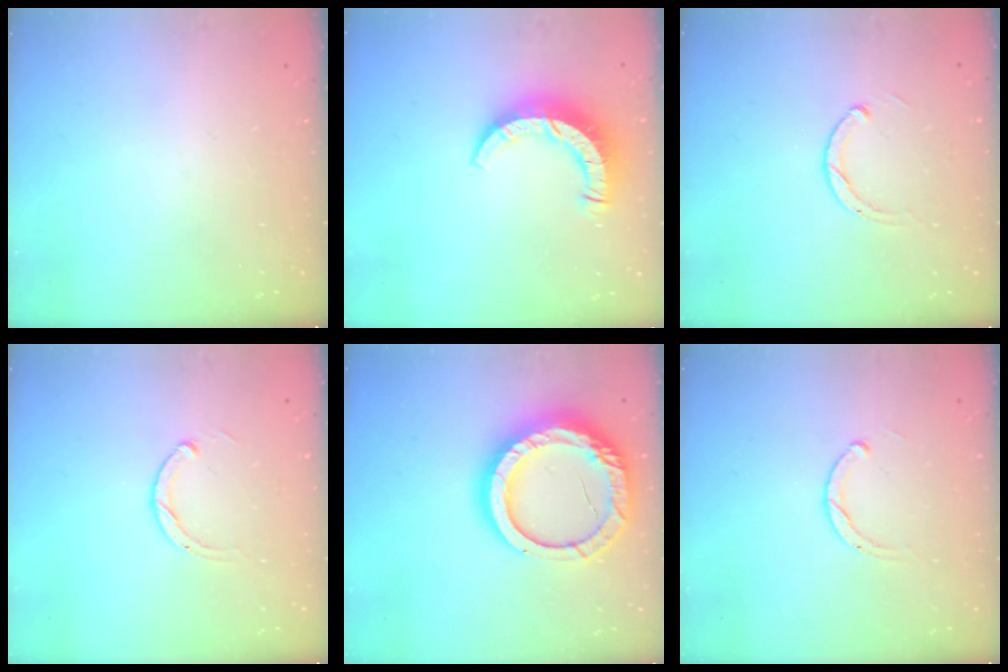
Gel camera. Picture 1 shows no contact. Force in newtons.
{"total": 9.4, "press": 9.3, "slide": 0.9}
{"total": 2.5, "press": 2.5, "slide": 0.3}
{"total": 2.5, "press": 2.5, "slide": 0.3}
{"total": 20.9, "press": 20.8, "slide": 2.6}
{"total": 1.8, "press": 1.8, "slide": 0.2}